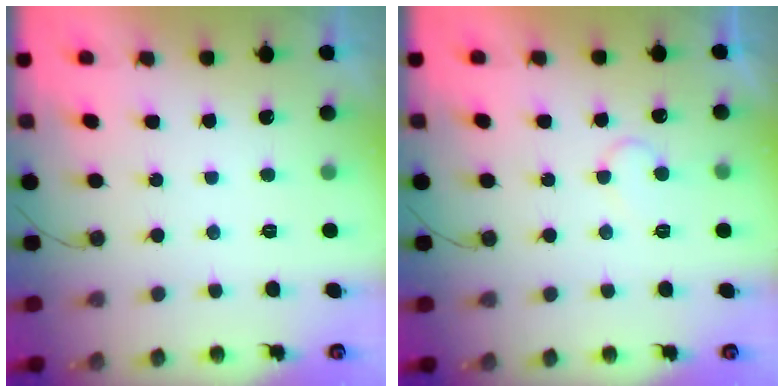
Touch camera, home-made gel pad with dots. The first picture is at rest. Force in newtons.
{"total": 5.6, "press": 5.6, "slide": 0.5}